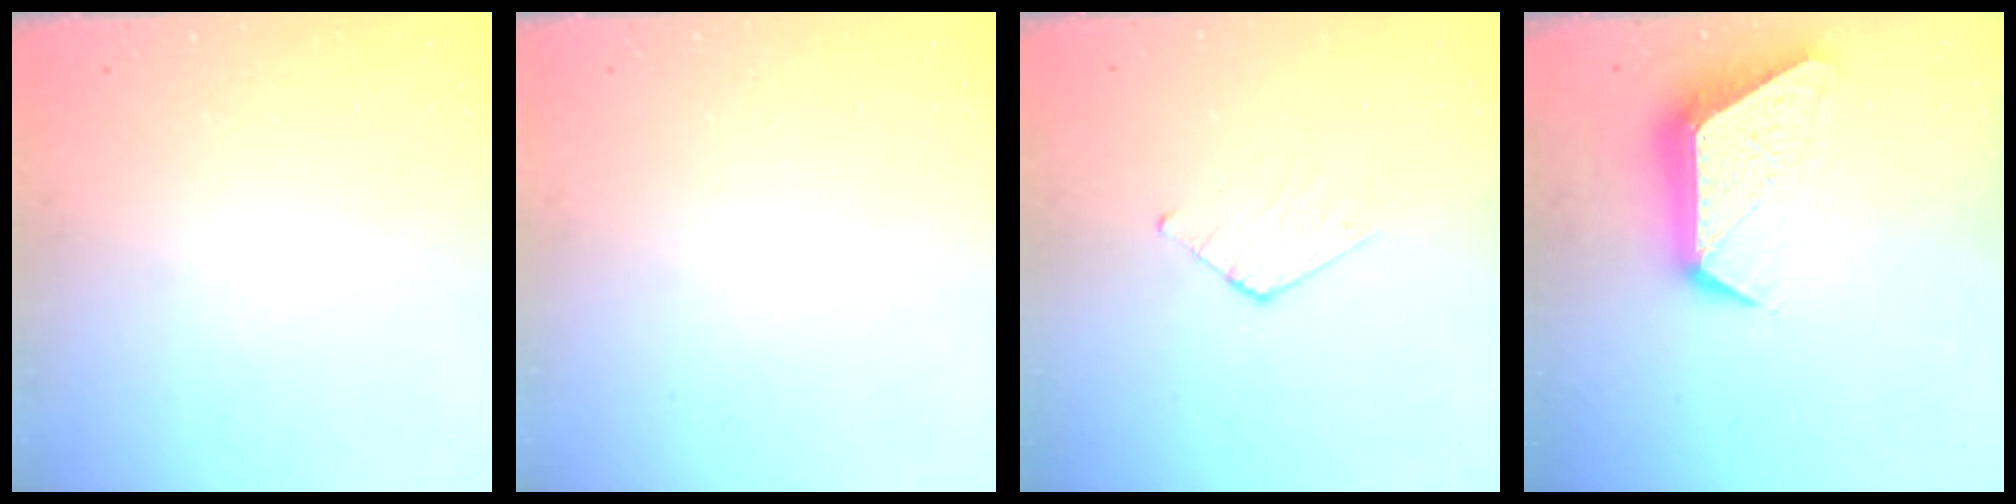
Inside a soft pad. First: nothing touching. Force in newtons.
{"total": 0.0}
{"total": 4.4, "press": 4.4, "slide": 0.4}
{"total": 12.8, "press": 12.8, "slide": 1.1}